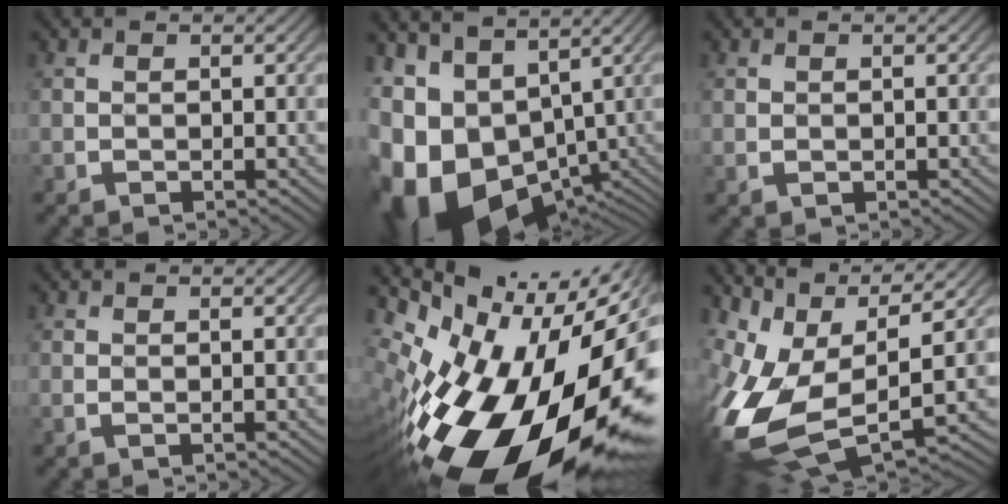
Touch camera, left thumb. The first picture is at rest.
{"total": 14.7, "force": [-4.1, 10.3, 9.6], "torque": [-0.188, -0.021, -0.048]}
{"total": 0.0}
{"total": 0.0}
{"total": 19.6, "force": [-7.1, 7.8, 16.5], "torque": [-0.293, -0.052, -0.121]}
{"total": 14.0, "force": [-1.5, 7.1, 12.0], "torque": [-0.267, -0.014, -0.019]}